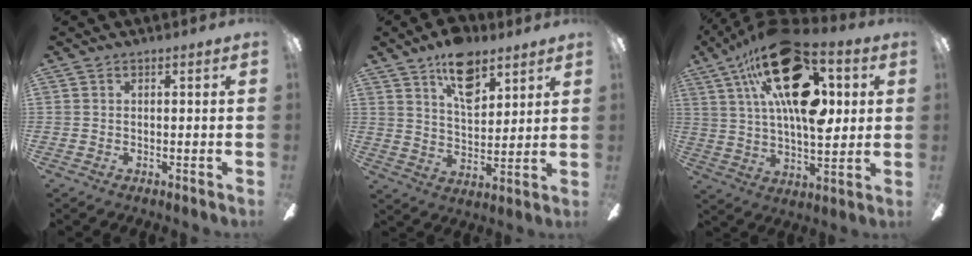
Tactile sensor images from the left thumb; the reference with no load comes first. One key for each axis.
{"total": 12.5, "fx": 8.1, "fy": 6.3, "fz": 7.2, "tx": -0.110, "ty": -0.030, "tz": 0.142}
{"total": 26.4, "fx": 10.7, "fy": 12.6, "fz": 20.6, "tx": -0.348, "ty": -0.038, "tz": 0.174}